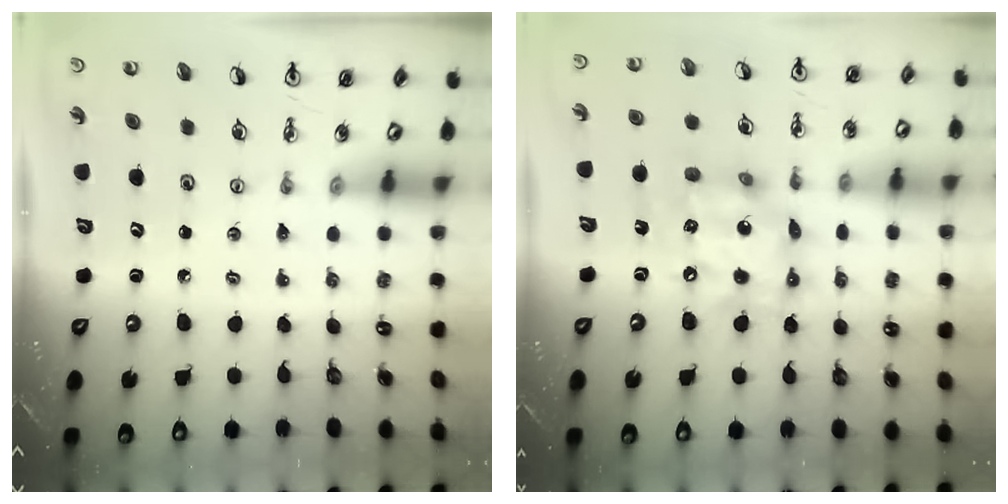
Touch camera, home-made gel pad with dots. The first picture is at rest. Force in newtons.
{"total": 12.2, "press": 12.1, "slide": 1.1}